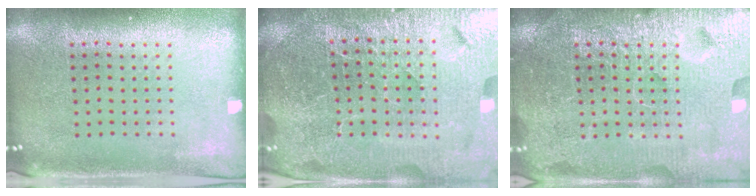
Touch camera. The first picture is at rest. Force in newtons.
{"total": 6.1, "press": 5.4, "slide": 2.7}
{"total": 6.9, "press": 6.8, "slide": 0.8}